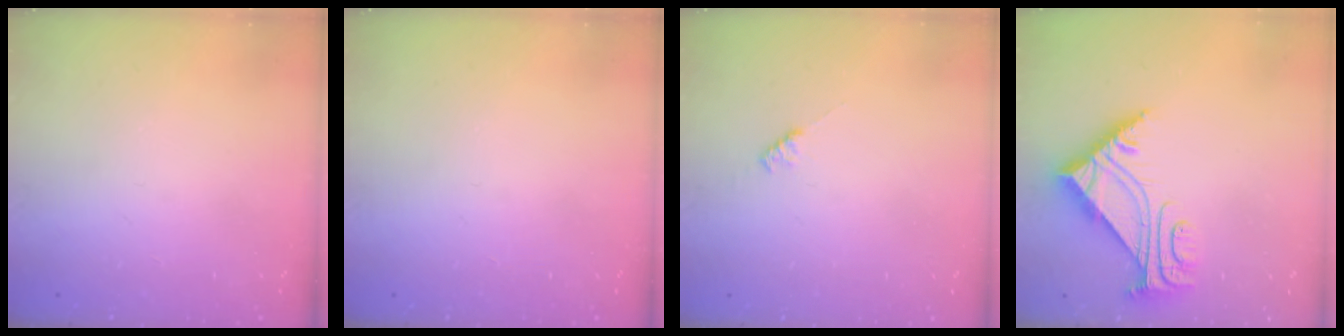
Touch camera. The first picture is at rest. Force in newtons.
{"total": 0.0}
{"total": 2.2, "press": 2.2, "slide": 0.4}
{"total": 6.6, "press": 6.6, "slide": 0.9}